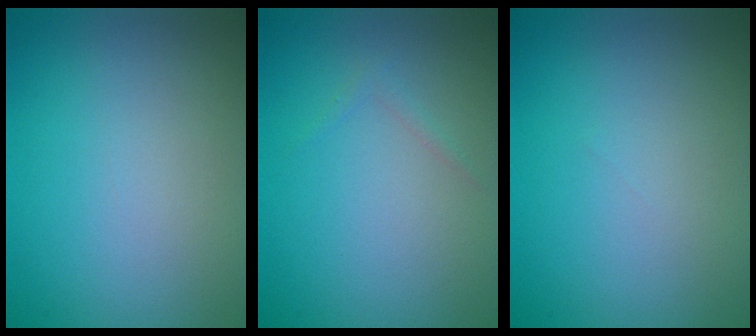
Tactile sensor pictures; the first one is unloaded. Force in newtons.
{"total": 0.6, "press": 0.6, "slide": 0.0}
{"total": 0.0}